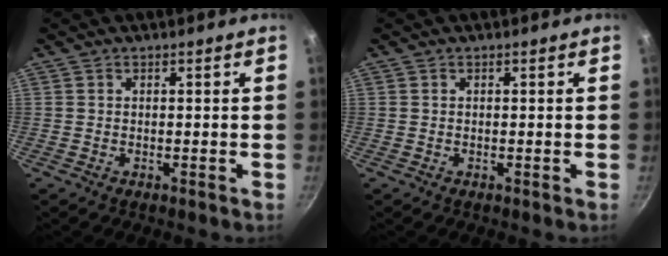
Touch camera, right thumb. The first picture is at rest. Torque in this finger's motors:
{"motor_torque": [0.01, 0.00, 0.01, 0.00, 0.04]}